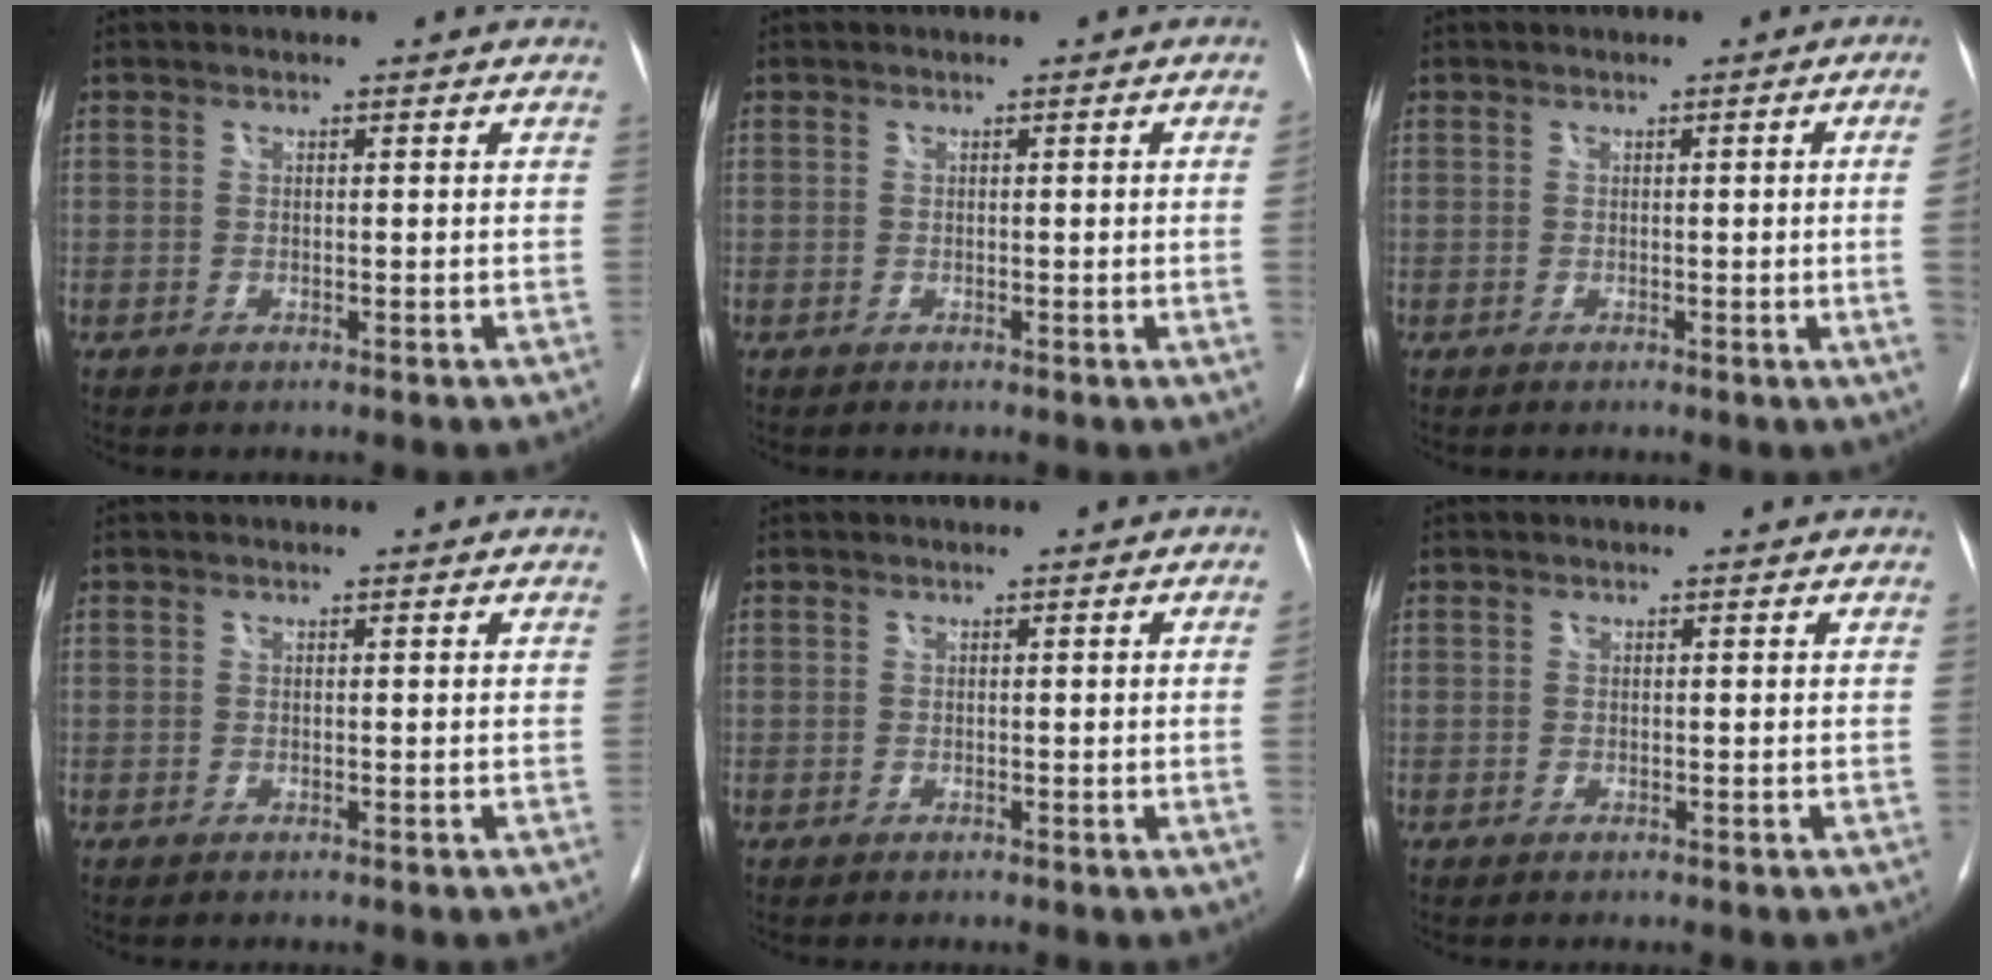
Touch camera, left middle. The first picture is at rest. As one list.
[{"total": 1.7, "force": [-0.2, -0.8, 1.5], "torque": [-0.017, -0.001, -0.002]}, {"total": 4.7, "force": [-0.3, -1.8, 4.3], "torque": [-0.047, -0.008, -0.004]}, {"total": 0.0}, {"total": 1.6, "force": [-0.2, -0.7, 1.4], "torque": [-0.016, -0.001, -0.002]}, {"total": 0.0}]